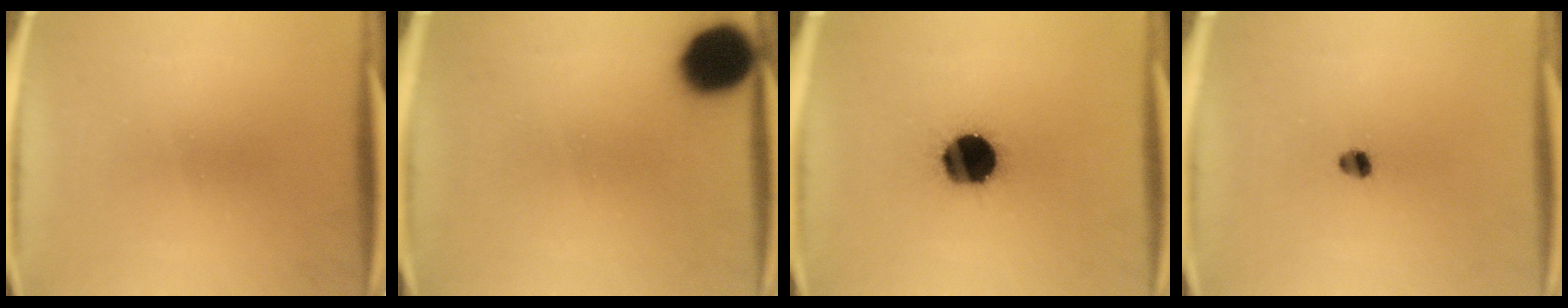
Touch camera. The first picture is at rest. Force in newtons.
{"total": 13.4}
{"total": 16.5}
{"total": 2.3}